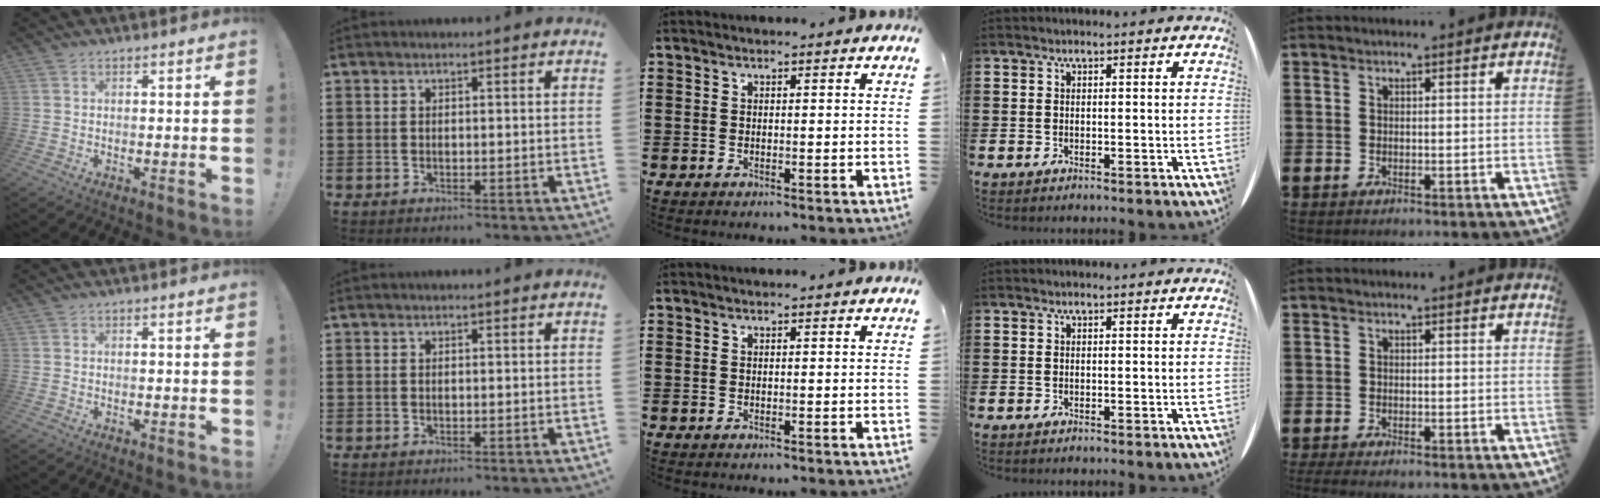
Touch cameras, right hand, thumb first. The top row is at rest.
{"little": {"total": 0.9, "force": [-0.7, 0.0, 0.7], "torque": [-0.010, -0.003, -0.013]}}